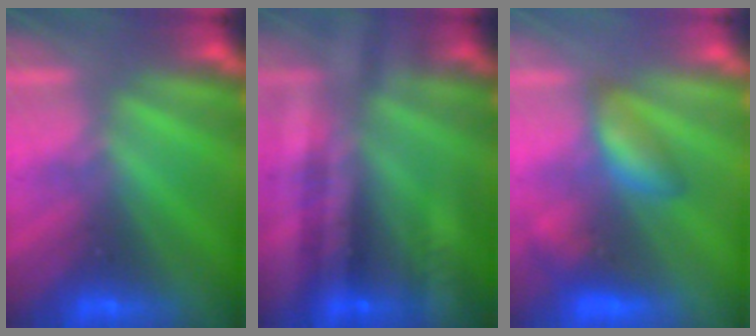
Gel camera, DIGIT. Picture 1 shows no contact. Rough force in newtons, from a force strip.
{"total": 2.8}
{"total": 2.8}